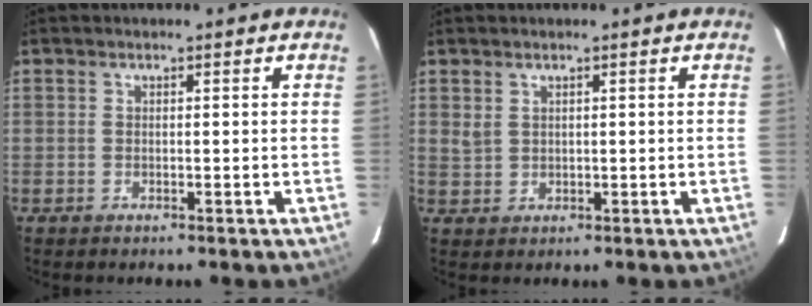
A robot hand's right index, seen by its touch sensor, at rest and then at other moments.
{"total": 1.9, "force": [1.3, 1.3, 0.6], "torque": [-0.009, 0.001, 0.030]}